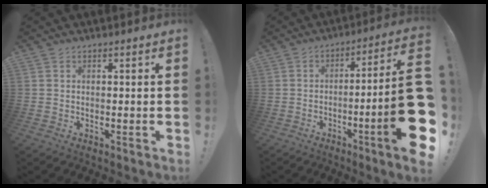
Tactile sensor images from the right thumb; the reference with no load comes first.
{"total": 20.7, "force": [-4.8, 1.8, 20.0], "torque": [-0.298, 0.010, -0.073]}